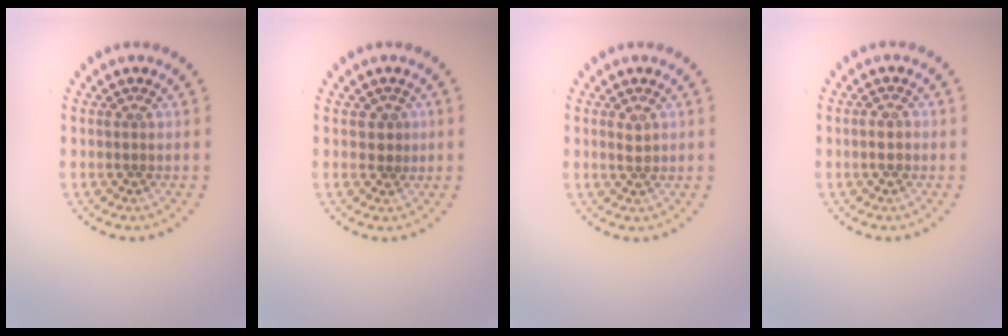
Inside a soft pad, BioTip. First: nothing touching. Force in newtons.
{"total": 1.1, "press": 1.0, "slide": 0.4}
{"total": 1.1, "press": 1.0, "slide": 0.3}
{"total": 1.1, "press": 1.1, "slide": 0.3}